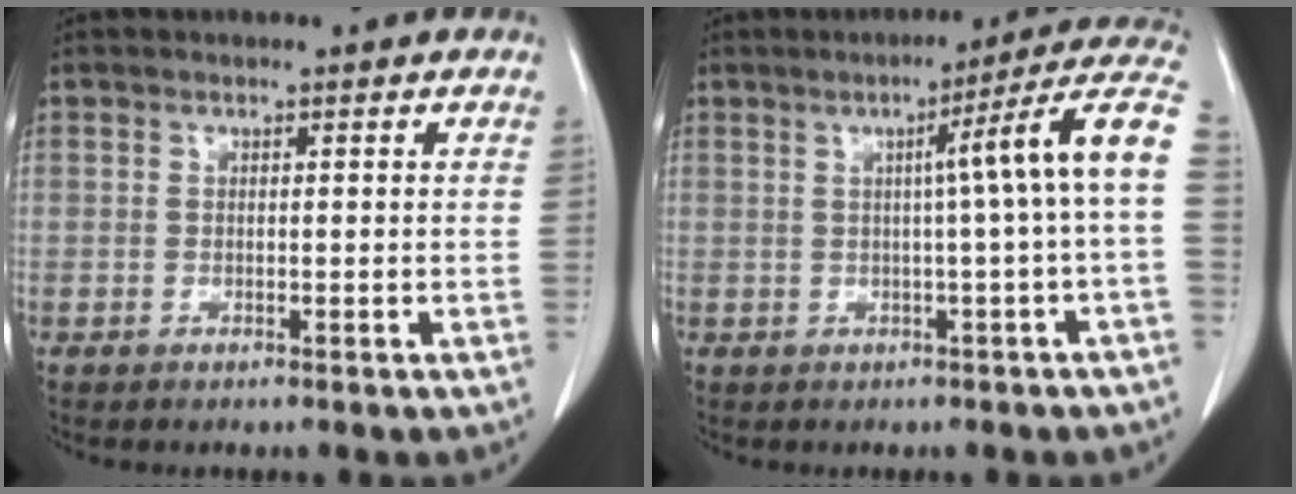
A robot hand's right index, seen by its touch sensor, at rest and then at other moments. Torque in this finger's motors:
{"motor_torque": [0.92, 0.04, 0.35, 0.04]}